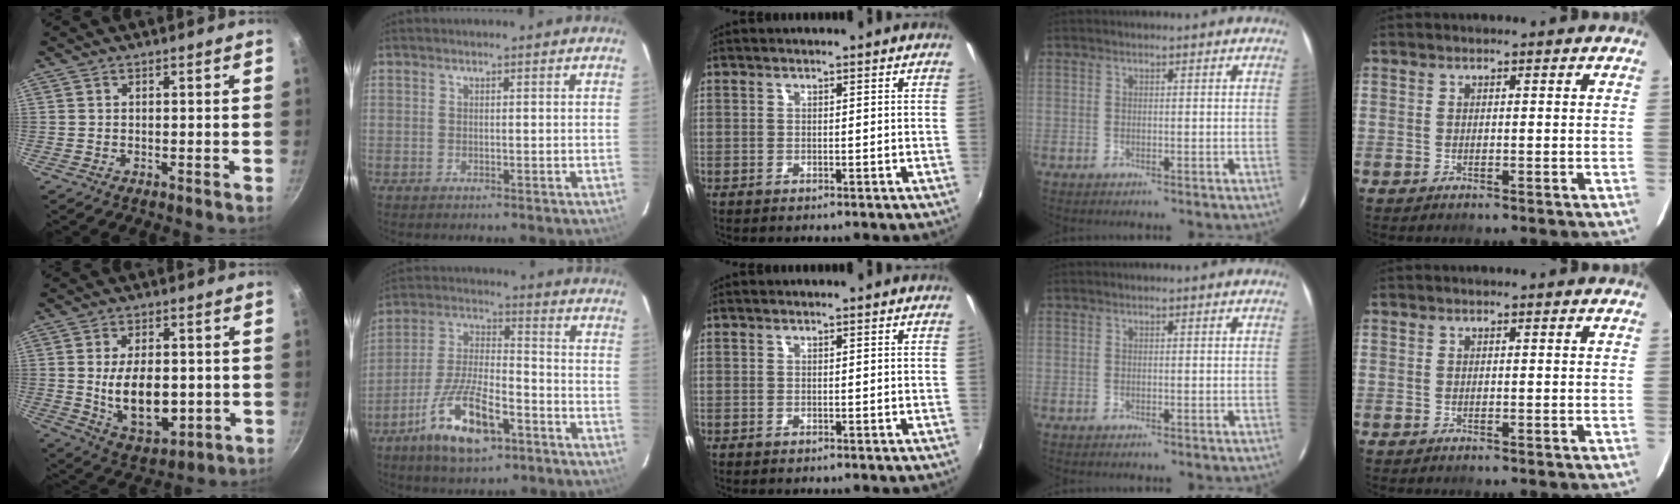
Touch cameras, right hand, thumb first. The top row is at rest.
{"thumb": {"total": 13.6, "force": [-1.1, 8.1, 10.9], "torque": [-0.156, -0.011, -0.001]}, "index": {"total": 14.3, "force": [-8.1, 5.1, 10.7], "torque": [-0.220, -0.006, -0.144]}}